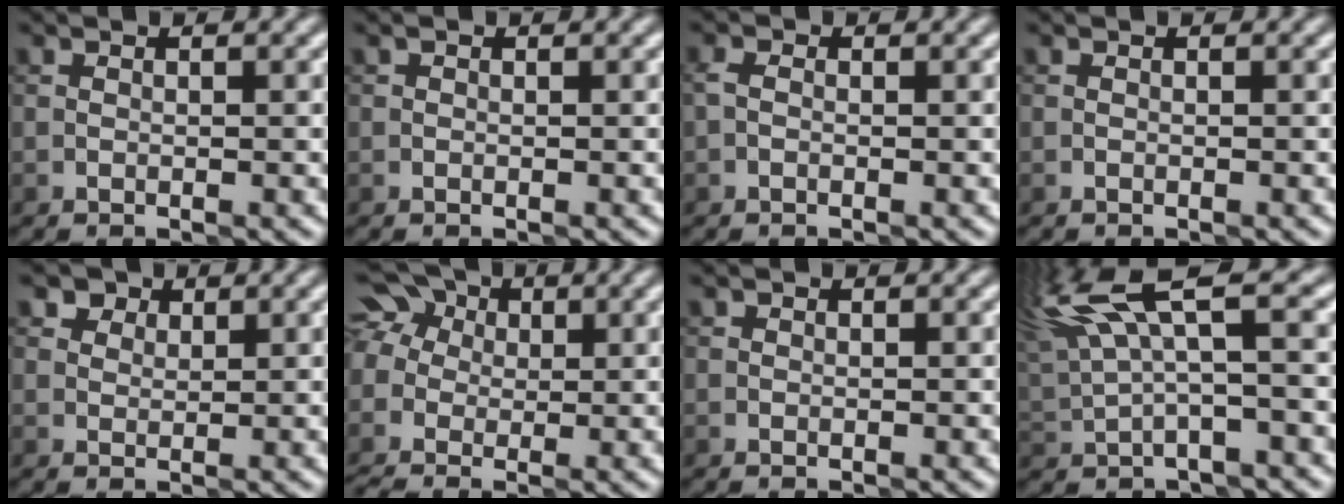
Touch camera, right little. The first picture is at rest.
{"total": 0.0}
{"total": 0.8, "force": [-0.3, 0.4, 0.6], "torque": [-0.012, 0.004, -0.008]}
{"total": 0.0}
{"total": 3.8, "force": [2.5, 2.3, 1.7], "torque": [-0.025, 0.007, 0.021]}
{"total": 6.7, "force": [0.0, 5.8, 3.5], "torque": [-0.085, 0.030, -0.033]}
{"total": 0.0}
{"total": 6.8, "force": [3.6, 1.6, 5.6], "torque": [-0.117, 0.016, 0.067]}